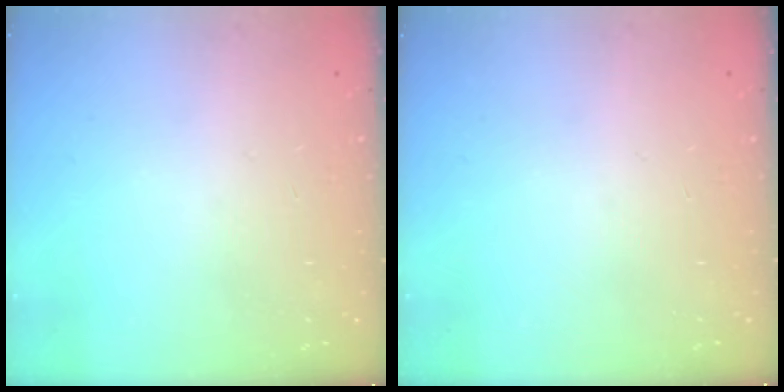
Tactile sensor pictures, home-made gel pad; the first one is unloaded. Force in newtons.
{"total": 0.0}